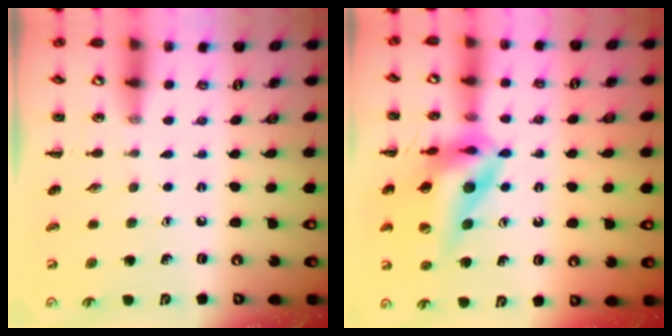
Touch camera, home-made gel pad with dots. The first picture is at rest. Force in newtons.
{"total": 15.4, "press": 14.5, "slide": 5.2}